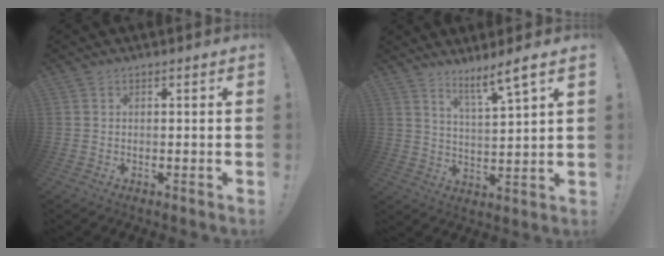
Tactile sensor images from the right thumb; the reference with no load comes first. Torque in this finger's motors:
{"motor_torque": [-0.02, 0.04, 0.01, 0.18, 0.00]}